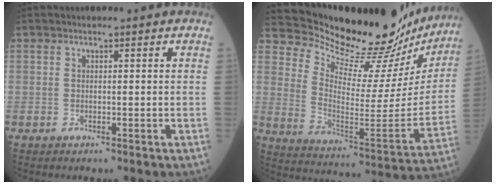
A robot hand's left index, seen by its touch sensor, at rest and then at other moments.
{"total": 25.3, "force": [23.6, 6.1, 6.9], "torque": [-0.112, -0.086, 0.313]}